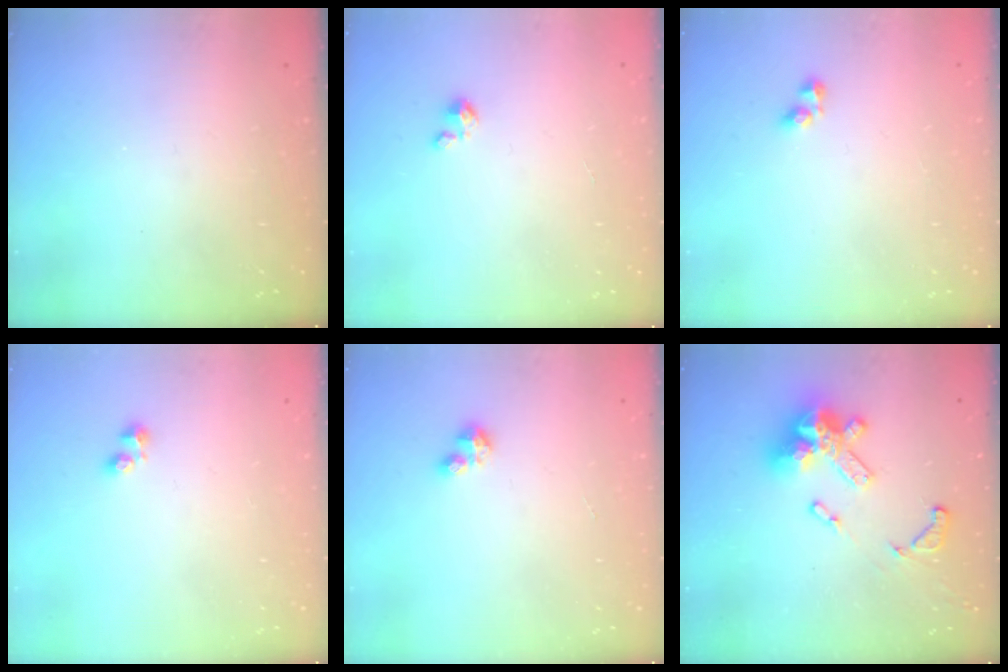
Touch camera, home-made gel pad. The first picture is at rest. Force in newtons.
{"total": 1.3, "press": 1.3, "slide": 0.1}
{"total": 2.8, "press": 2.8, "slide": 0.1}
{"total": 1.8, "press": 1.7, "slide": 0.4}
{"total": 2.9, "press": 2.9, "slide": 0.4}
{"total": 16.6, "press": 16.5, "slide": 1.8}